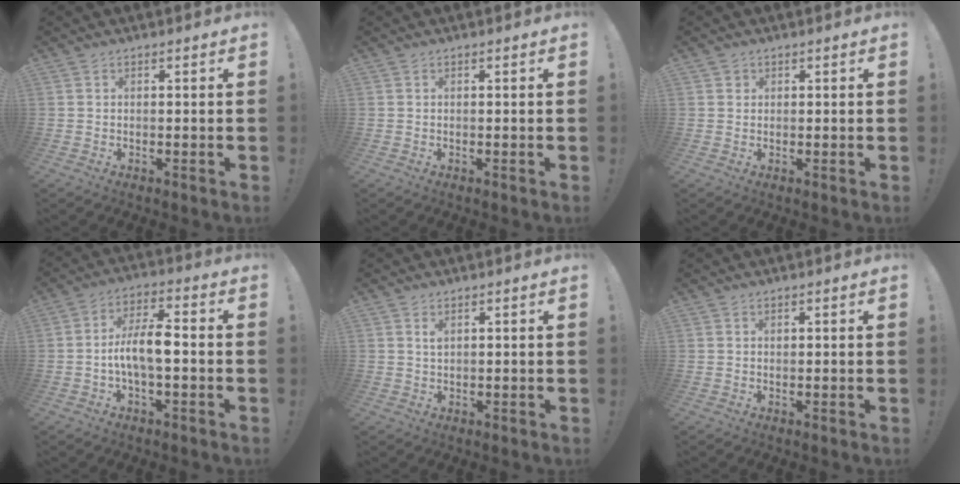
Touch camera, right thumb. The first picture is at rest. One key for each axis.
{"total": 0.0}
{"total": 1.5, "fx": 0.8, "fy": 1.2, "fz": 0.2, "tx": 0.004, "ty": -0.001, "tz": 0.012}
{"total": 9.5, "fx": -1.9, "fy": 3.6, "fz": 8.6, "tx": -0.160, "ty": 0.016, "tz": -0.031}
{"total": 1.7, "fx": 1.0, "fy": 1.2, "fz": 0.5, "tx": -0.004, "ty": -0.005, "tz": 0.017}
{"total": 0.5, "fx": 0.3, "fy": 0.4, "fz": 0.2, "tx": -0.001, "ty": 0.000, "tz": 0.006}